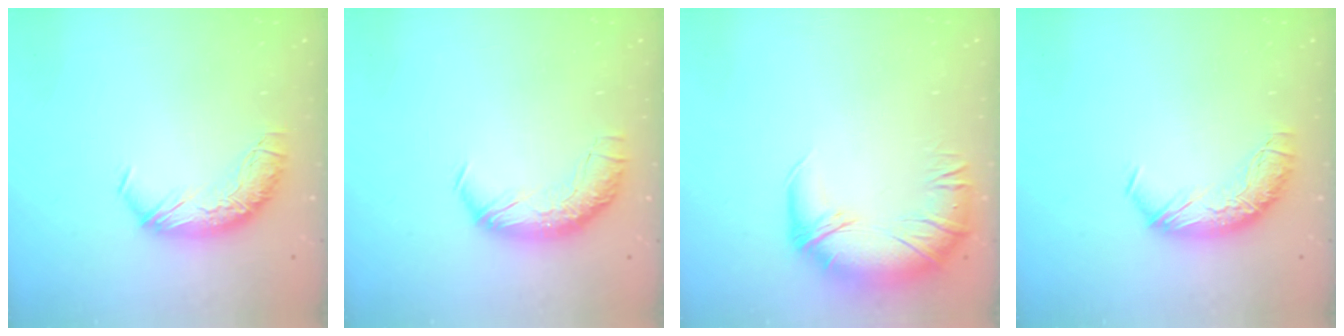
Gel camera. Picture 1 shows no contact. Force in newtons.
{"total": 2.4, "press": 1.2, "slide": 2.1}
{"total": 2.8, "press": 0.1, "slide": 2.8}
{"total": 0.0}